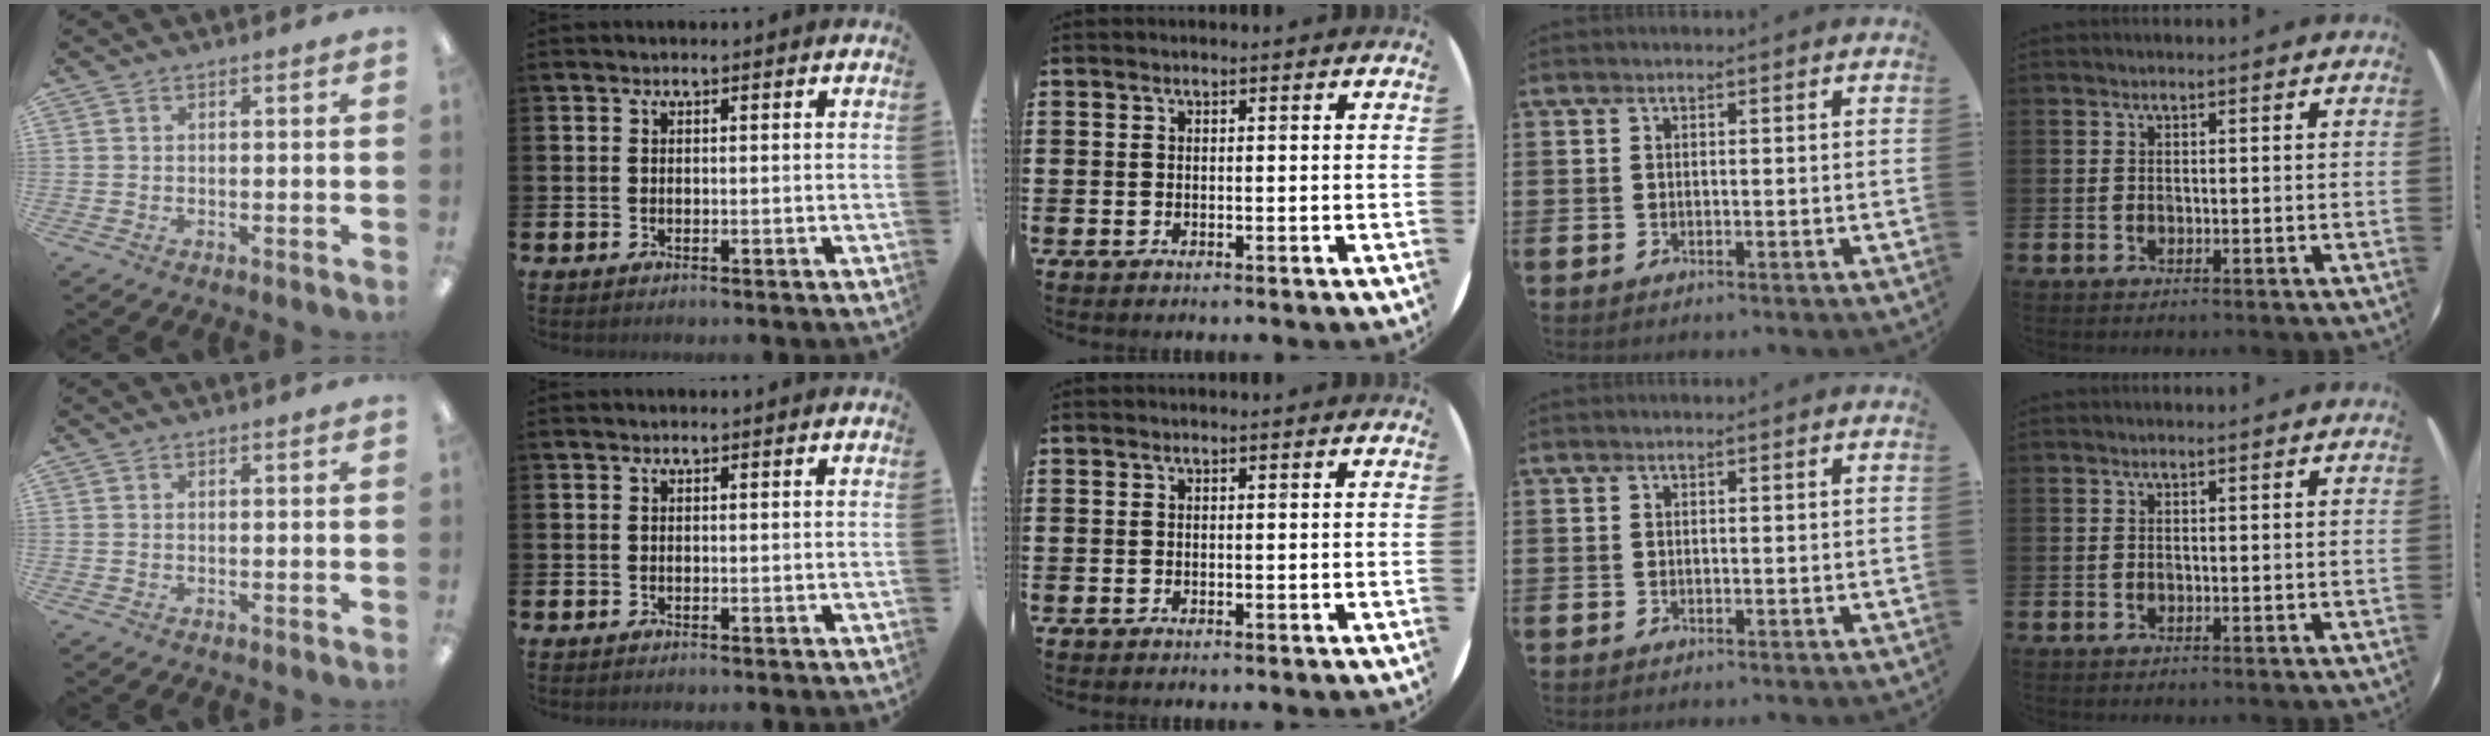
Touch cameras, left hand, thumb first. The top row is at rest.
{}